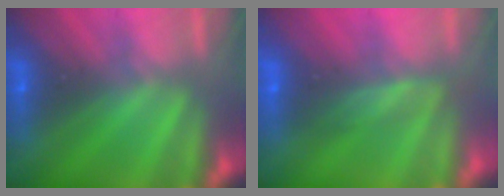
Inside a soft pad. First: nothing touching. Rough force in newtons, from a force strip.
{"total": 1.7}